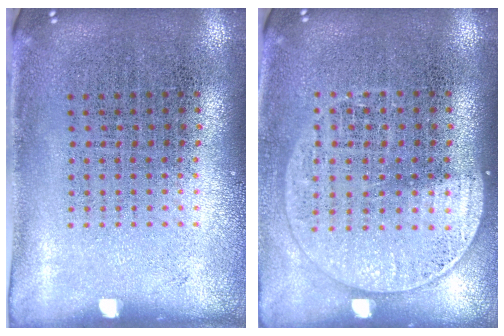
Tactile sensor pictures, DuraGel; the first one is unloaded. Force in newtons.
{"total": 1.5, "press": 1.3, "slide": 0.7}